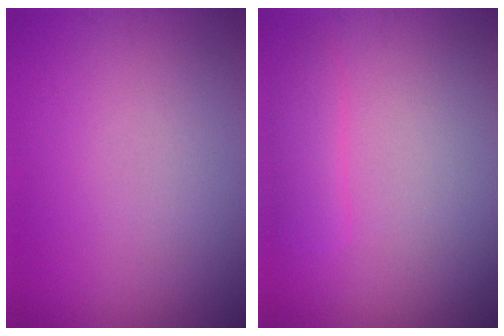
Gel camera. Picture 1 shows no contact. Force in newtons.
{"total": 1.8, "press": 1.8, "slide": 0.2}